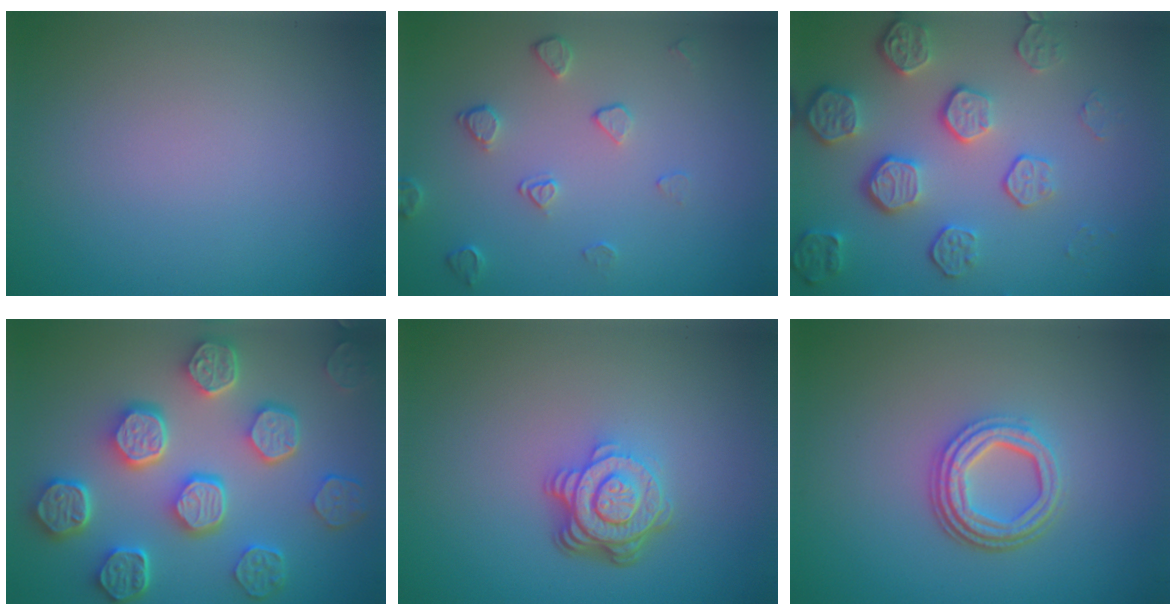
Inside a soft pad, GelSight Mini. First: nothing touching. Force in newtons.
{"total": 2.0, "press": 1.3, "slide": 1.5}
{"total": 5.7, "press": 4.3, "slide": 3.7}
{"total": 8.0, "press": 6.3, "slide": 5.0}
{"total": 4.9, "press": 3.4, "slide": 3.5}
{"total": 4.4, "press": 3.2, "slide": 3.0}